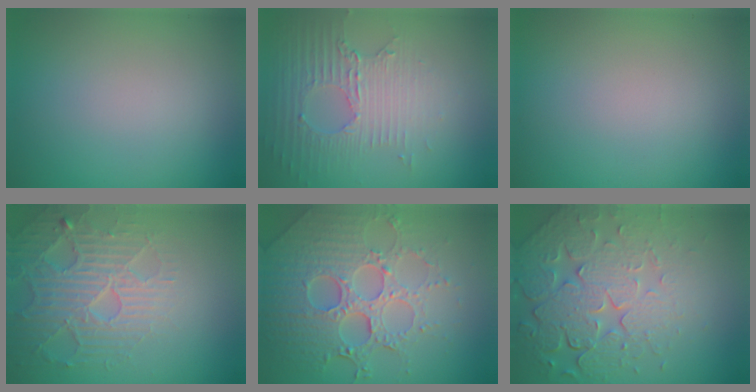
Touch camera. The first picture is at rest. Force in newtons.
{"total": 3.6, "press": 3.1, "slide": 1.8}
{"total": 0.0}
{"total": 4.4, "press": 4.3, "slide": 0.8}
{"total": 8.1, "press": 5.8, "slide": 5.6}
{"total": 8.1, "press": 5.8, "slide": 5.7}